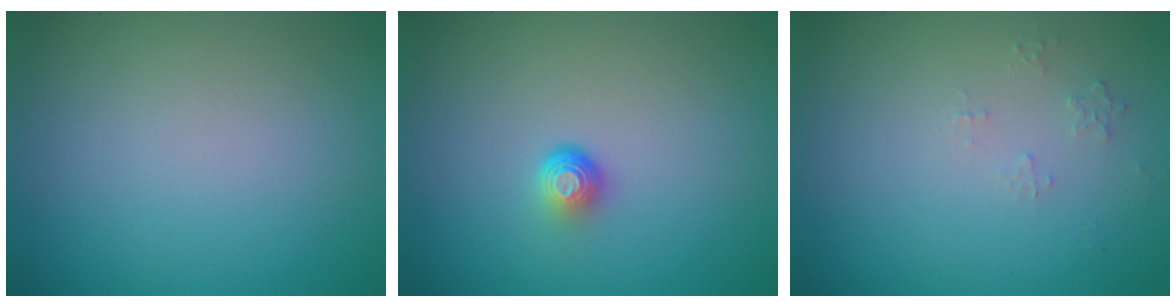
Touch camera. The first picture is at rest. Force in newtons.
{"total": 1.7, "press": 1.1, "slide": 1.3}
{"total": 0.6, "press": 0.4, "slide": 0.5}